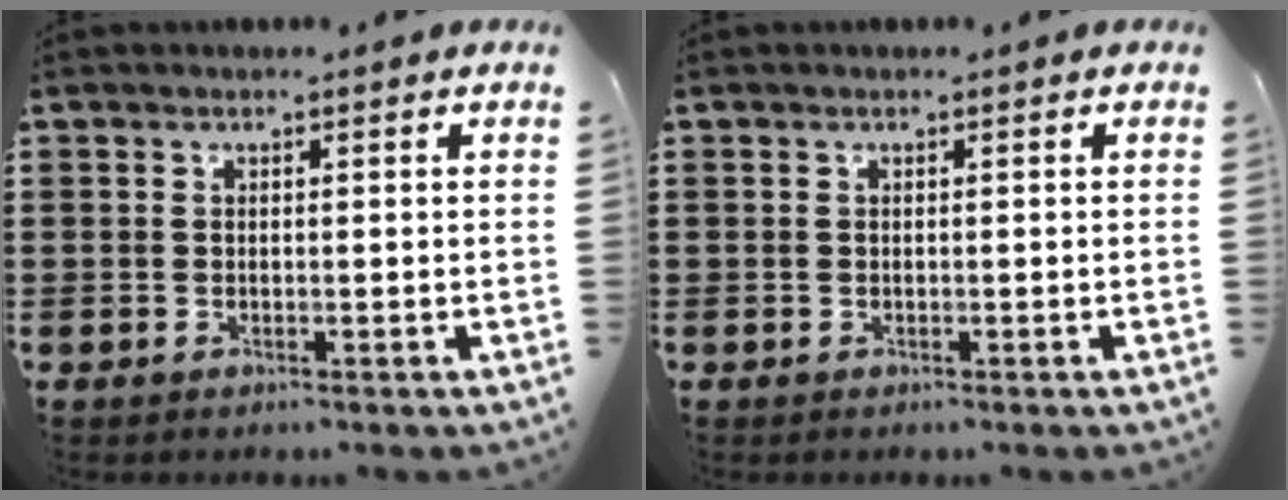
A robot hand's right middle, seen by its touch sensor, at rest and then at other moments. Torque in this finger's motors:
{"motor_torque": [-0.33, 0.04, -0.07, -0.02]}